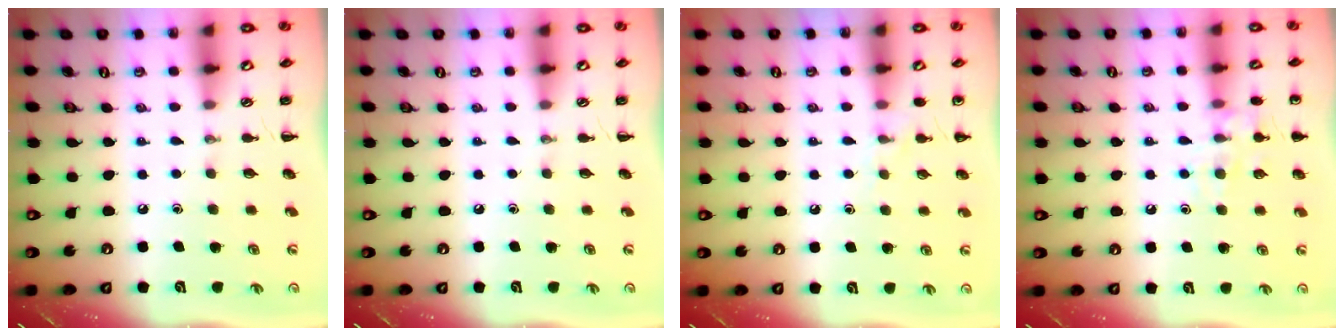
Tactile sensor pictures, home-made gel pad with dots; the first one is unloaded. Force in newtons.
{"total": 0.0}
{"total": 6.1, "press": 5.7, "slide": 2.2}
{"total": 10.1, "press": 10.0, "slide": 1.5}